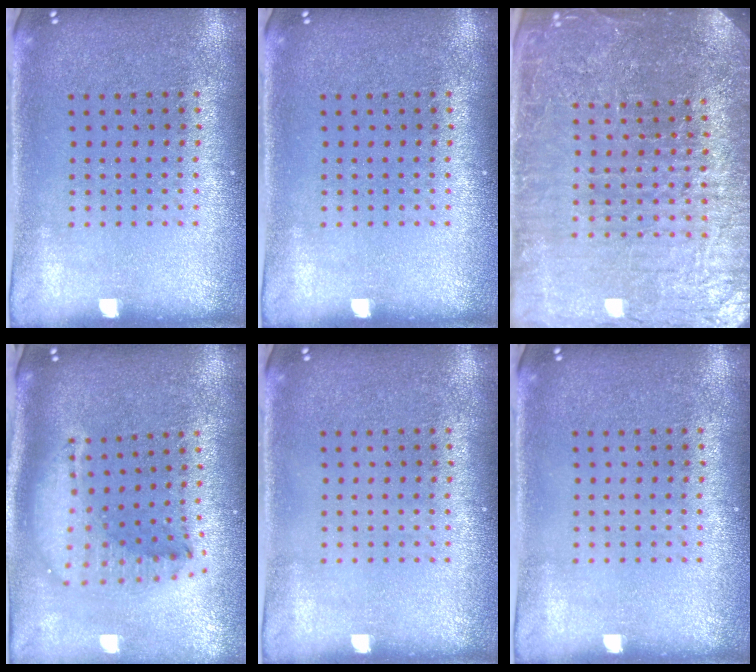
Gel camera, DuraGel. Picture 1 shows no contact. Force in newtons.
{"total": 0.0}
{"total": 5.2, "press": 4.7, "slide": 2.1}
{"total": 2.1, "press": 1.7, "slide": 1.3}
{"total": 0.0}
{"total": 0.0}